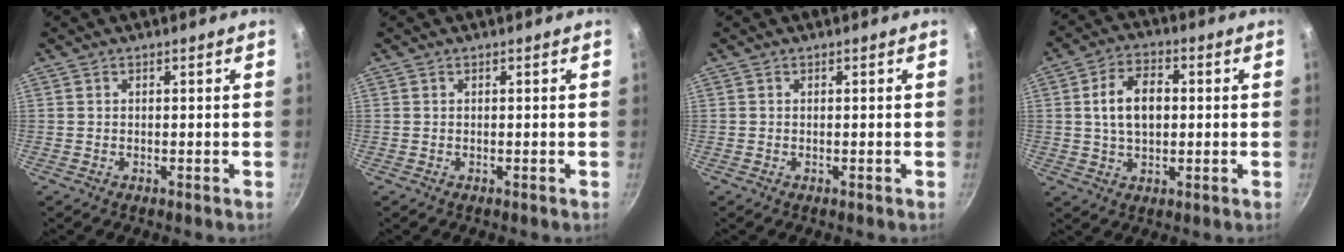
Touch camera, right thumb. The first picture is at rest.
{"total": 0.0}
{"total": 0.0}
{"total": 9.2, "force": [0.9, 5.8, 7.1], "torque": [-0.108, 0.014, 0.012]}